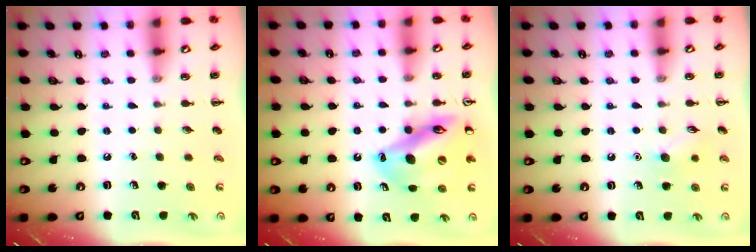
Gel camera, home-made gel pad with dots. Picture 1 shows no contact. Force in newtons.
{"total": 14.9, "press": 14.4, "slide": 3.7}
{"total": 7.8, "press": 7.7, "slide": 1.4}